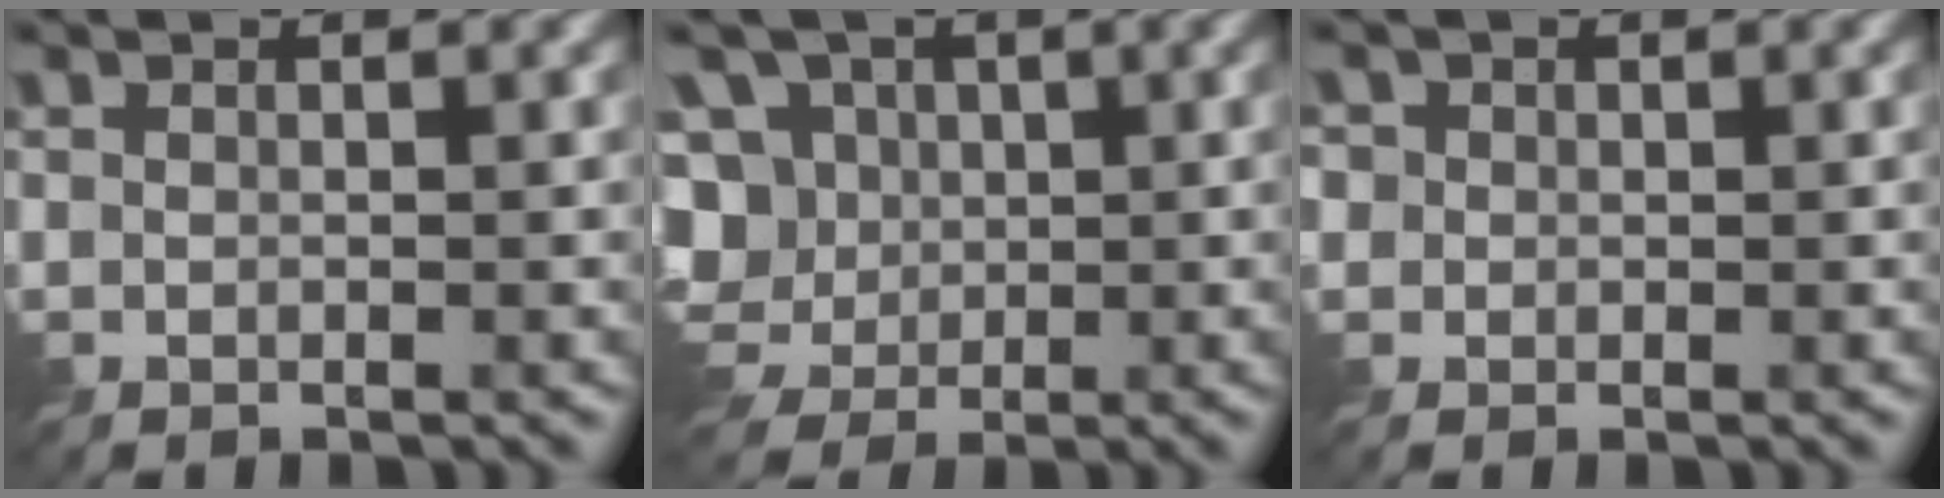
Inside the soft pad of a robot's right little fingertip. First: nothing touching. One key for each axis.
{"total": 9.7, "fx": -0.1, "fy": 8.4, "fz": 4.8, "tx": -0.116, "ty": 0.033, "tz": -0.042}
{"total": 1.5, "fx": 0.3, "fy": 1.5, "fz": 0.3, "tx": -0.009, "ty": -0.008, "tz": 0.010}